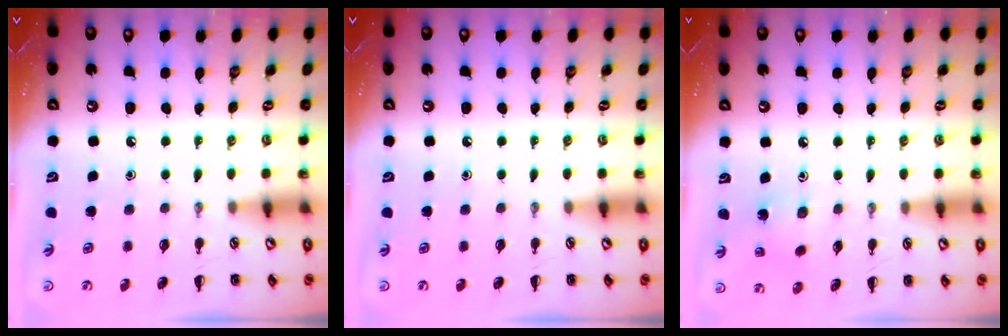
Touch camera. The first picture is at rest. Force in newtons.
{"total": 0.0}
{"total": 5.4, "press": 5.3, "slide": 1.1}